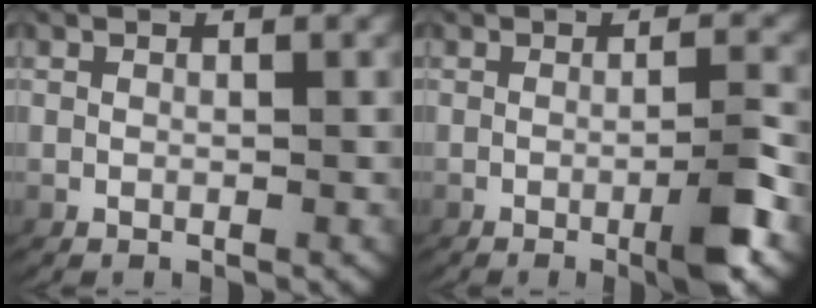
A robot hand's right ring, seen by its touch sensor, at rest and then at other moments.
{"total": 4.0, "force": [-1.2, 0.7, 3.7], "torque": [-0.052, 0.003, -0.024]}